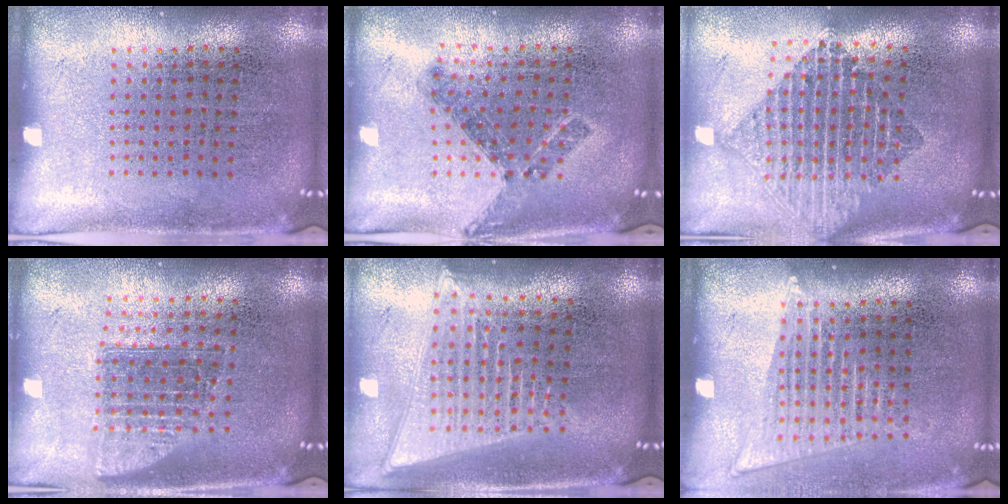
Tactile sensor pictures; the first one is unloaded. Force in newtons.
{"total": 0.8, "press": 0.7, "slide": 0.4}
{"total": 2.1, "press": 1.7, "slide": 1.3}
{"total": 1.4, "press": 1.2, "slide": 0.8}
{"total": 2.0, "press": 1.8, "slide": 0.9}
{"total": 1.6, "press": 1.4, "slide": 0.7}